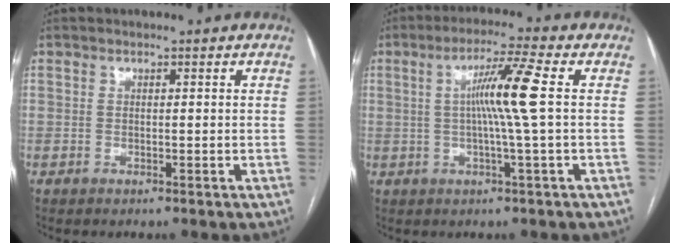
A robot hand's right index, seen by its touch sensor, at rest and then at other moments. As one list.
[{"total": 7.9, "force": [0.7, -1.5, 7.7], "torque": [-0.139, 0.005, 0.016]}]